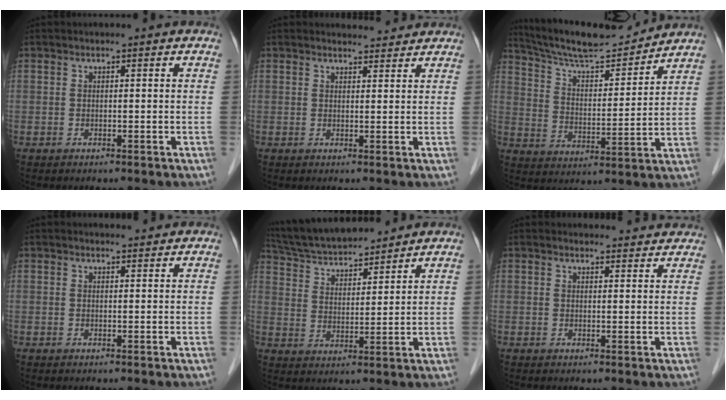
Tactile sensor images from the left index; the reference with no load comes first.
{"total": 3.3, "force": [3.2, 0.7, 0.2], "torque": [-0.009, 0.006, 0.040]}
{"total": 14.3, "force": [13.6, 0.8, 4.0], "torque": [-0.078, 0.005, 0.230]}
{"total": 2.3, "force": [2.2, 0.4, 0.3], "torque": [-0.011, 0.007, 0.032]}
{"total": 14.9, "force": [13.8, 2.5, 5.2], "torque": [-0.097, 0.028, 0.241]}
{"total": 7.5, "force": [7.3, 1.5, 1.0], "torque": [0.002, 0.011, 0.066]}